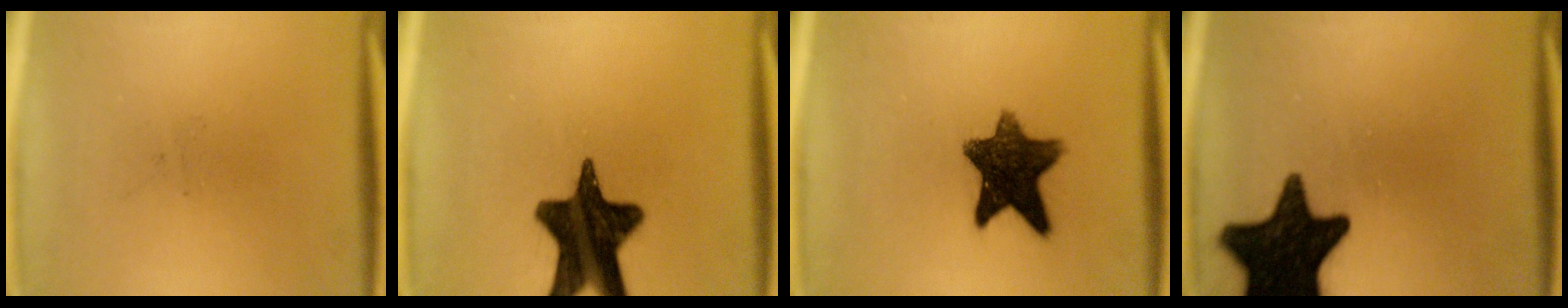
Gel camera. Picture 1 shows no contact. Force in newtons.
{"total": 16.5}
{"total": 11.2}
{"total": 17.3}